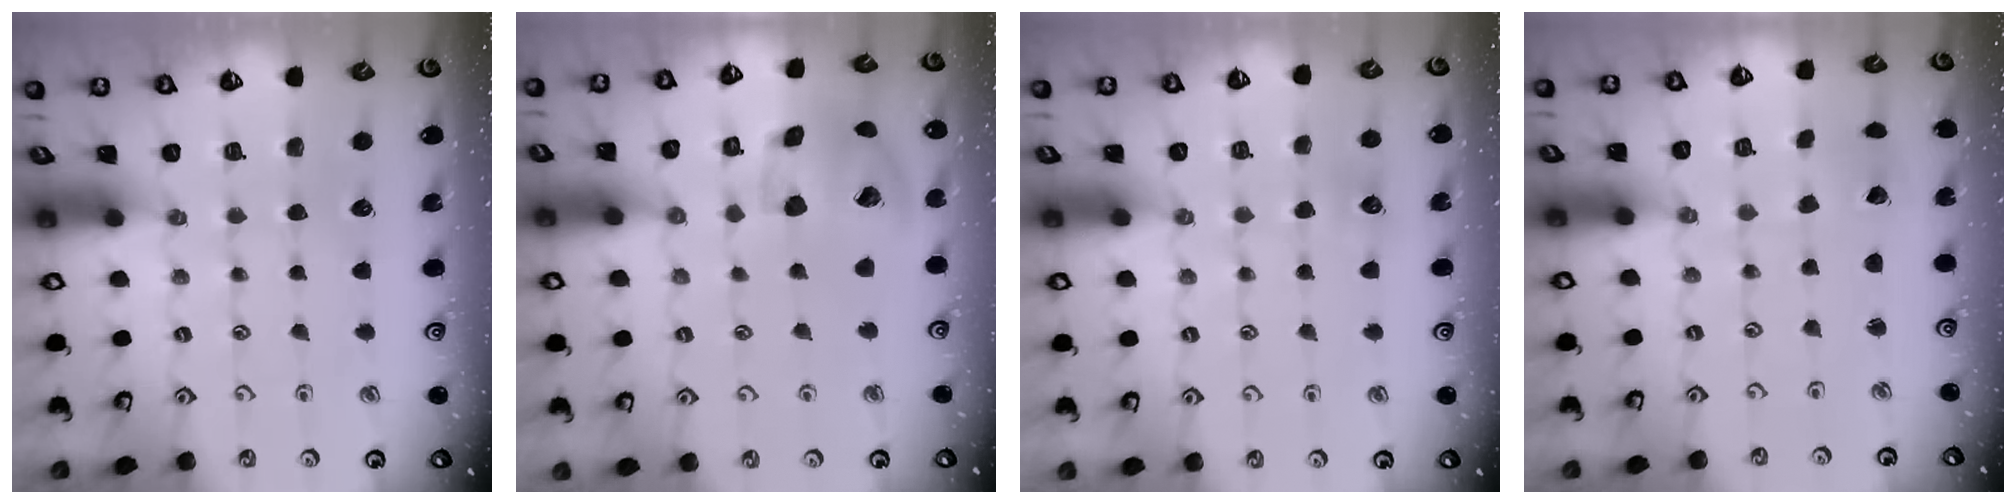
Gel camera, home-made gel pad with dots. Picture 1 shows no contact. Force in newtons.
{"total": 16.0, "press": 15.9, "slide": 2.5}
{"total": 4.8, "press": 4.7, "slide": 0.8}
{"total": 2.7, "press": 2.7, "slide": 0.0}